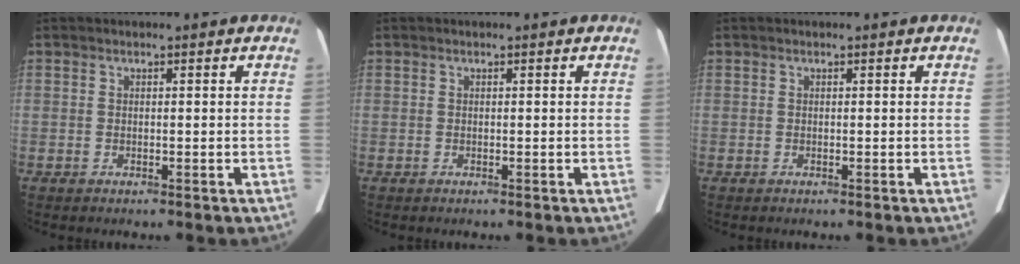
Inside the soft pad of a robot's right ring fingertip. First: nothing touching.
{"total": 0.0}
{"total": 0.0}